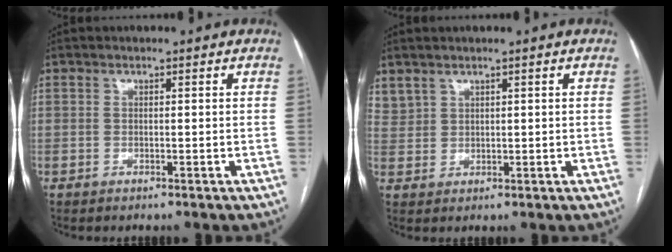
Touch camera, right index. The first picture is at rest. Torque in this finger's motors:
{"motor_torque": [-0.25, 0.31, -0.01, -0.01]}